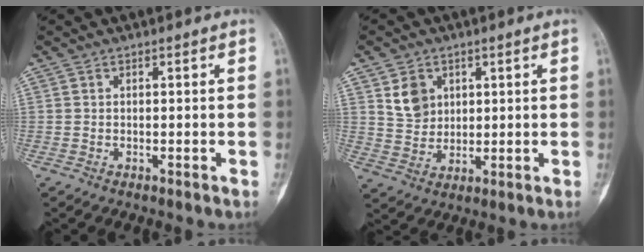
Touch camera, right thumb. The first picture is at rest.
{"total": 6.4, "force": [2.6, 5.2, 2.8], "torque": [-0.024, -0.018, 0.055]}